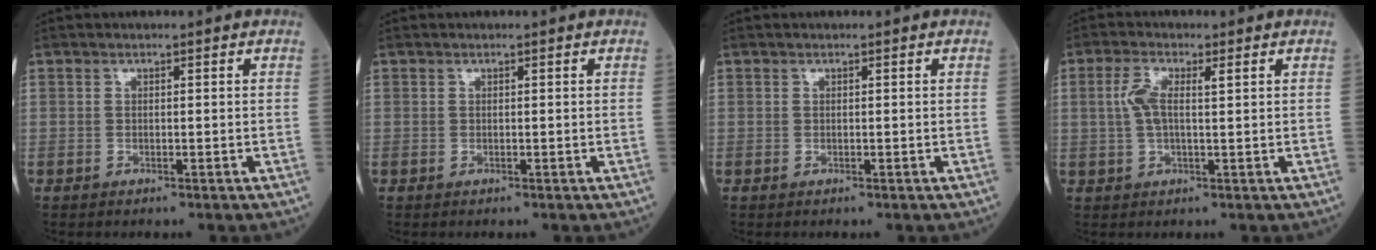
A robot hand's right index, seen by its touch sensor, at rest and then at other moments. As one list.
[{"total": 0.0}, {"total": 0.0}, {"total": 4.2, "force": [1.1, 1.2, 3.9], "torque": [-0.093, 0.020, 0.022]}]